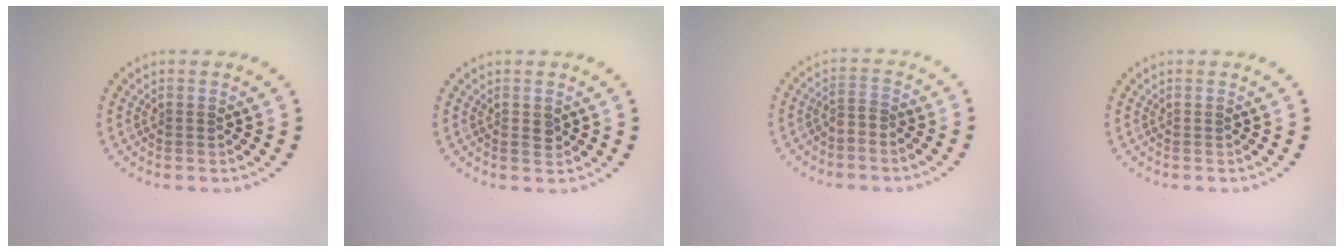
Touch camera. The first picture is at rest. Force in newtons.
{"total": 1.2, "press": 1.2, "slide": 0.2}
{"total": 1.0, "press": 0.6, "slide": 0.8}
{"total": 0.0}